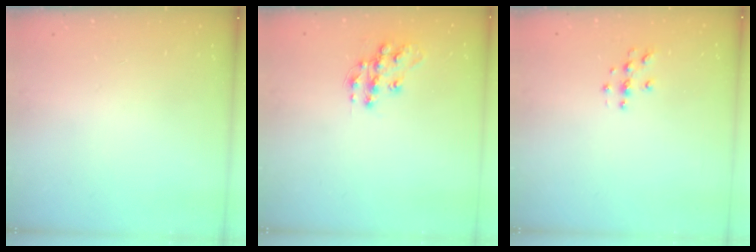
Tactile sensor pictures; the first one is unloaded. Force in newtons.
{"total": 11.8, "press": 11.8, "slide": 0.7}
{"total": 3.7, "press": 3.7, "slide": 0.5}